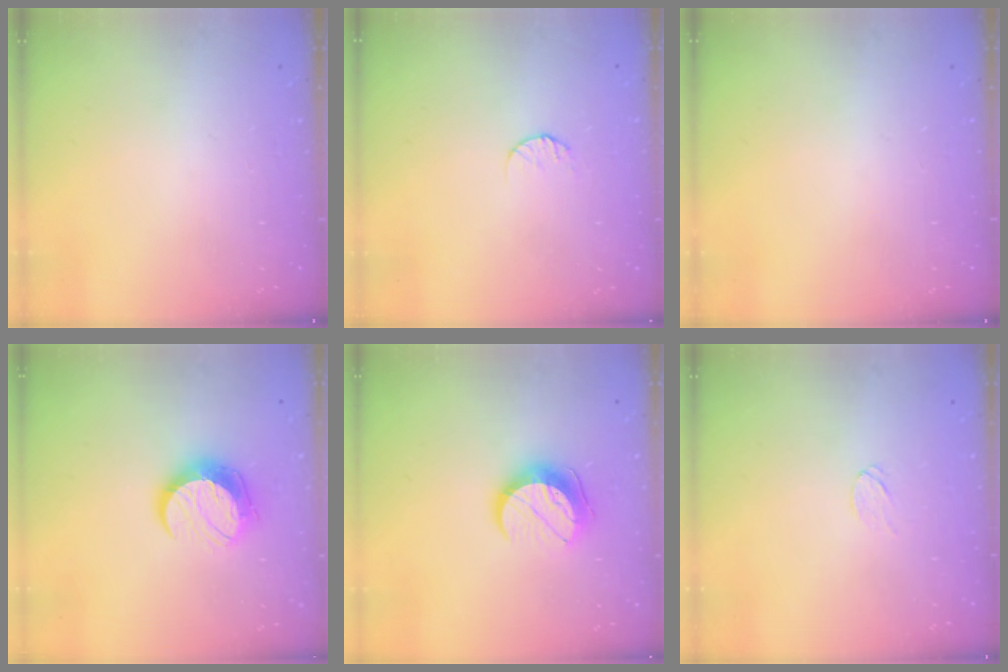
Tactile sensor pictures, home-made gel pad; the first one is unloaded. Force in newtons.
{"total": 5.4, "press": 5.4, "slide": 0.5}
{"total": 0.0}
{"total": 10.7, "press": 10.7, "slide": 0.5}
{"total": 10.4, "press": 10.3, "slide": 0.7}
{"total": 3.4, "press": 3.4, "slide": 0.3}